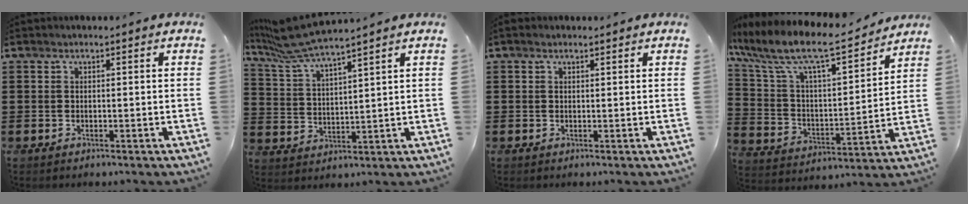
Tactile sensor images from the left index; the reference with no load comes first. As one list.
[{"total": 7.0, "force": [6.2, 0.1, 3.3], "torque": [-0.087, -0.023, 0.112]}, {"total": 0.7, "force": [0.4, 0.6, 0.2], "torque": [-0.006, 0.005, 0.007]}, {"total": 9.6, "force": [7.9, 1.8, 5.1], "torque": [-0.134, -0.052, 0.130]}]